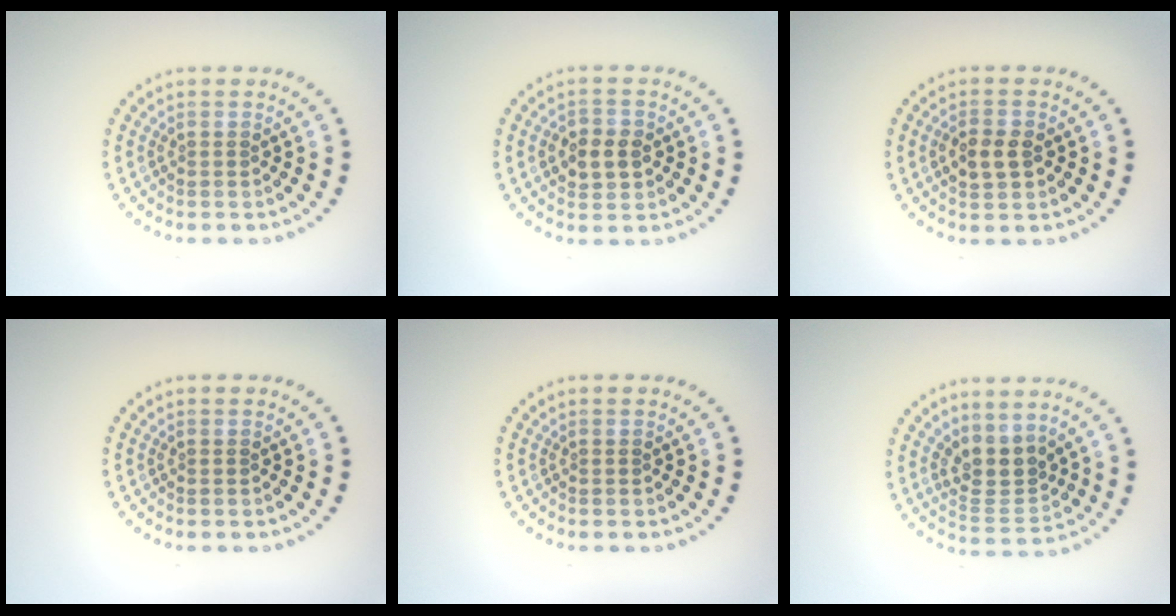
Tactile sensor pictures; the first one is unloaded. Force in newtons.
{"total": 2.9, "press": 2.9, "slide": 0.4}
{"total": 2.6, "press": 2.6, "slide": 0.0}
{"total": 0.0}
{"total": 0.0}
{"total": 3.4, "press": 3.0, "slide": 1.6}